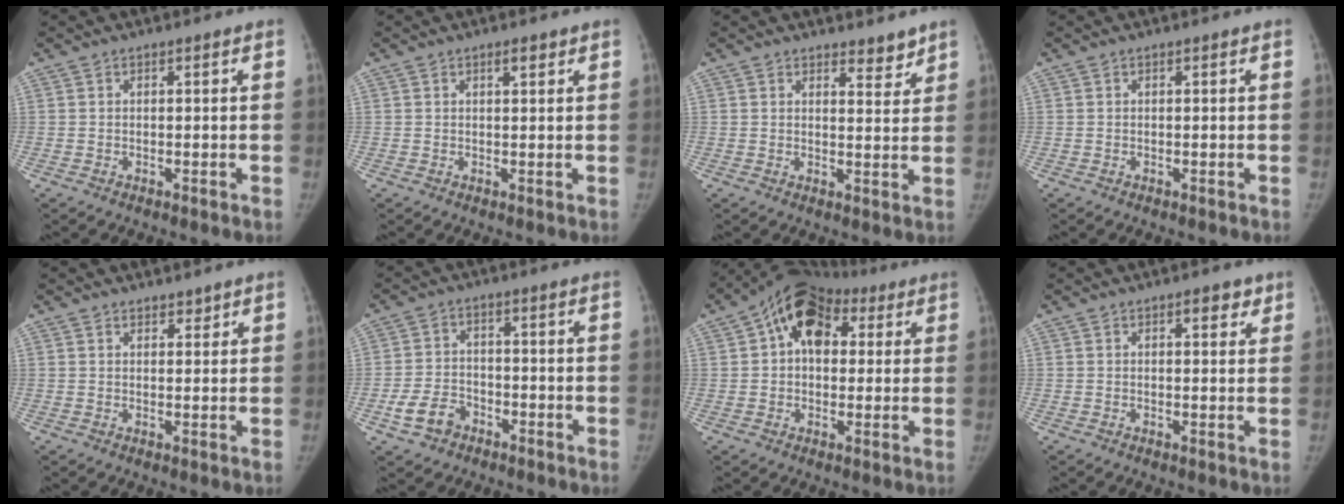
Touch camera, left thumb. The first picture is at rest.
{"total": 1.7, "force": [1.0, 0.6, 1.2], "torque": [-0.013, -0.004, 0.015]}
{"total": 3.4, "force": [2.9, 1.4, 1.1], "torque": [0.003, -0.023, 0.041]}
{"total": 0.0}
{"total": 1.8, "force": [1.6, 0.8, 0.3], "torque": [0.008, -0.011, 0.022]}
{"total": 6.0, "force": [-3.3, 4.3, 2.6], "torque": [-0.046, 0.024, -0.056]}
{"total": 13.1, "force": [4.1, 8.9, 8.7], "torque": [-0.105, 0.024, 0.055]}
{"total": 3.1, "force": [1.8, 1.4, 2.1], "torque": [-0.012, -0.006, 0.021]}